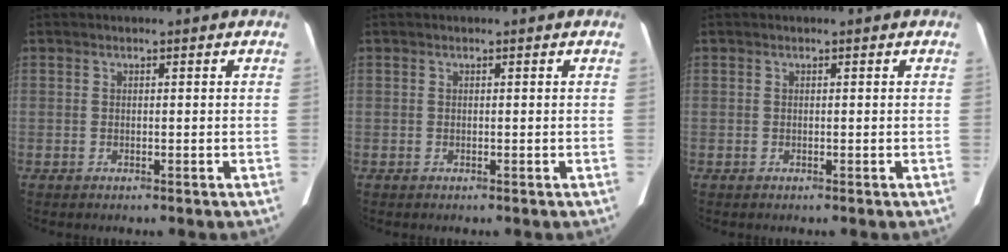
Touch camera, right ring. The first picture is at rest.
{"total": 0.0}
{"total": 0.0}